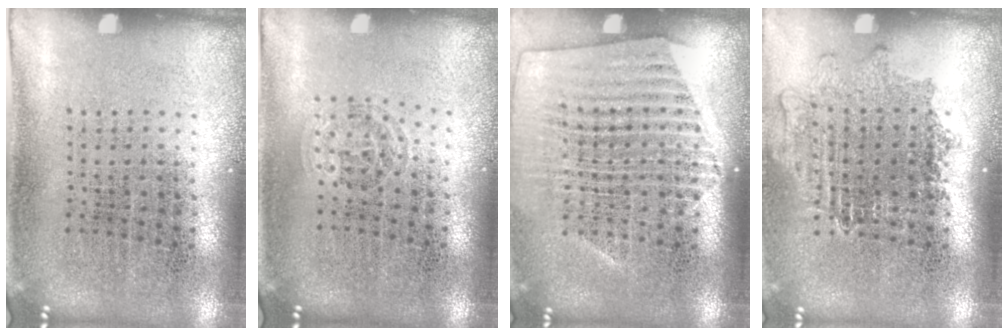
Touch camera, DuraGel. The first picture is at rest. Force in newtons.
{"total": 0.9, "press": 0.6, "slide": 0.6}
{"total": 1.5, "press": 1.5, "slide": 0.5}
{"total": 1.2, "press": 1.1, "slide": 0.6}